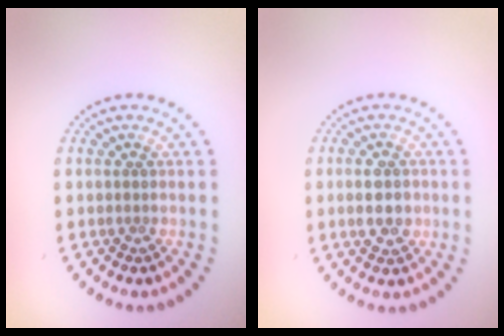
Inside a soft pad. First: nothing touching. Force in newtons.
{"total": 2.9, "press": 2.9, "slide": 0.1}